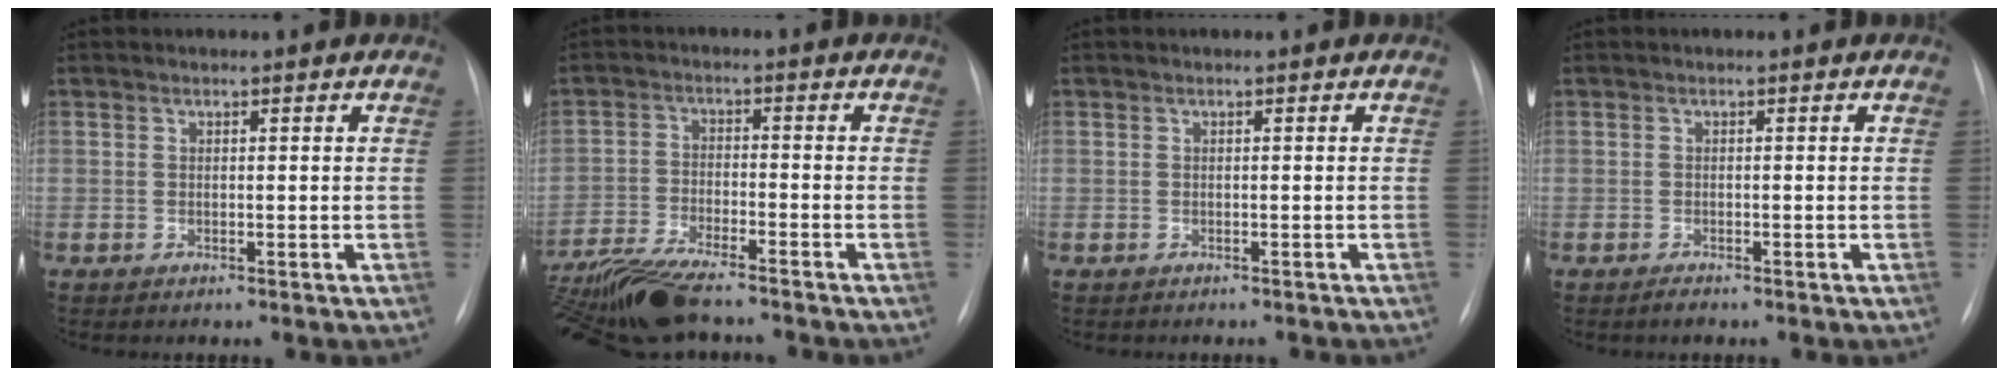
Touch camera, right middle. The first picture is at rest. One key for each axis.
{"total": 11.6, "fx": -9.8, "fy": 1.5, "fz": 6.0, "tx": -0.110, "ty": -0.030, "tz": -0.169}
{"total": 1.9, "fx": -1.8, "fy": 0.4, "fz": 0.7, "tx": -0.011, "ty": -0.004, "tz": -0.018}
{"total": 1.0, "fx": -0.9, "fy": 0.2, "fz": 0.5, "tx": -0.012, "ty": -0.002, "tz": -0.012}